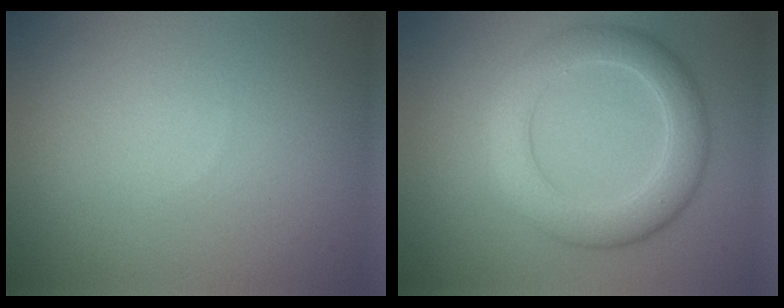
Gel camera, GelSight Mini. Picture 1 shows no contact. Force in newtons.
{"total": 5.3, "press": 5.2, "slide": 0.4}